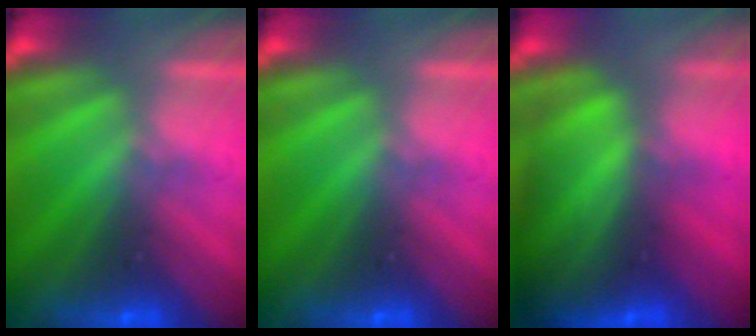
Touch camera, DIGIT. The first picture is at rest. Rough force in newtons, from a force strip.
{"total": 0.0}
{"total": 8.5}